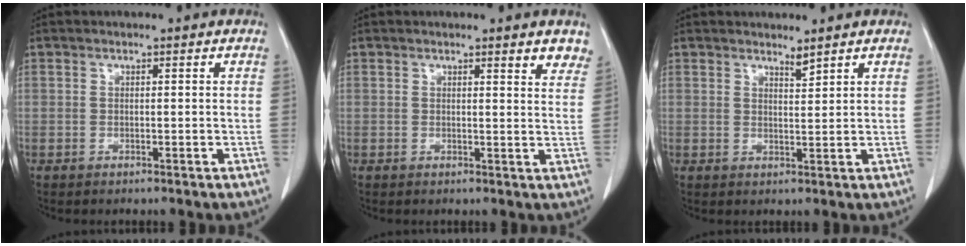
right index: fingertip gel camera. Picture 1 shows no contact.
{"total": 3.7, "force": [3.2, 0.7, 1.7], "torque": [-0.015, -0.015, 0.023]}
{"total": 1.6, "force": [1.5, -0.1, 0.5], "torque": [-0.010, -0.009, 0.029]}